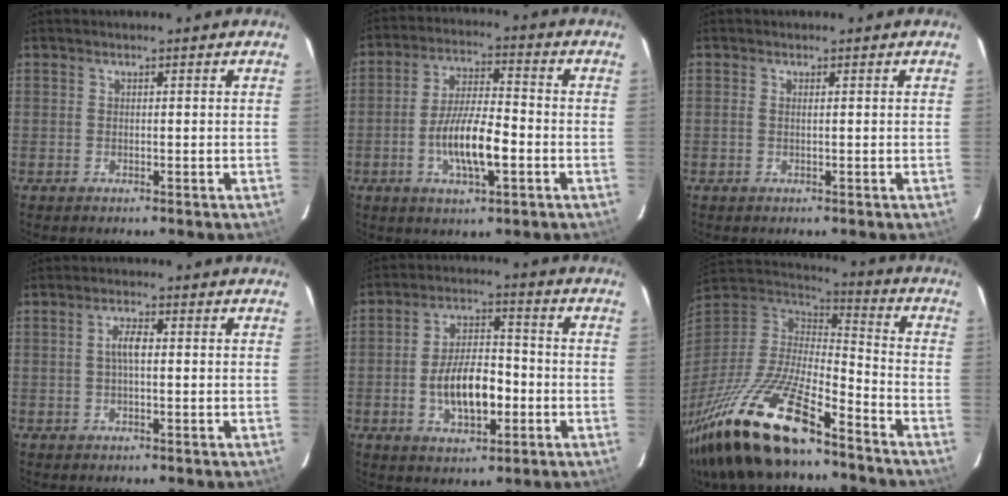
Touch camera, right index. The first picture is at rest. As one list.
[{"total": 10.7, "force": [-3.3, 3.0, 9.8], "torque": [-0.190, -0.002, -0.059]}, {"total": 0.5, "force": [0.1, 0.0, 0.5], "torque": [-0.011, 0.001, 0.001]}, {"total": 2.9, "force": [0.1, 0.9, 2.8], "torque": [-0.054, 0.006, 0.002]}, {"total": 11.2, "force": [-2.9, 5.3, 9.5], "torque": [-0.179, 0.010, -0.041]}, {"total": 26.7, "force": [-18.9, 7.3, 17.4], "torque": [-0.350, -0.054, -0.333]}]